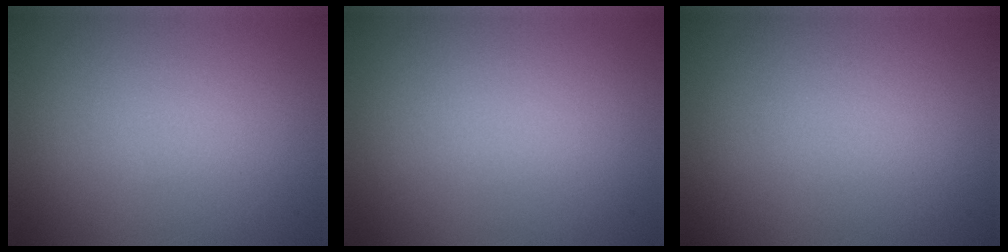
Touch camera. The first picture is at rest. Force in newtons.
{"total": 0.0}
{"total": 0.0}